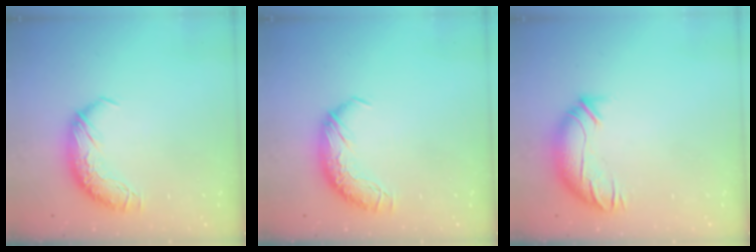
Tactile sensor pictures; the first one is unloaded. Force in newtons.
{"total": 0.0}
{"total": 3.3, "press": 2.5, "slide": 2.1}